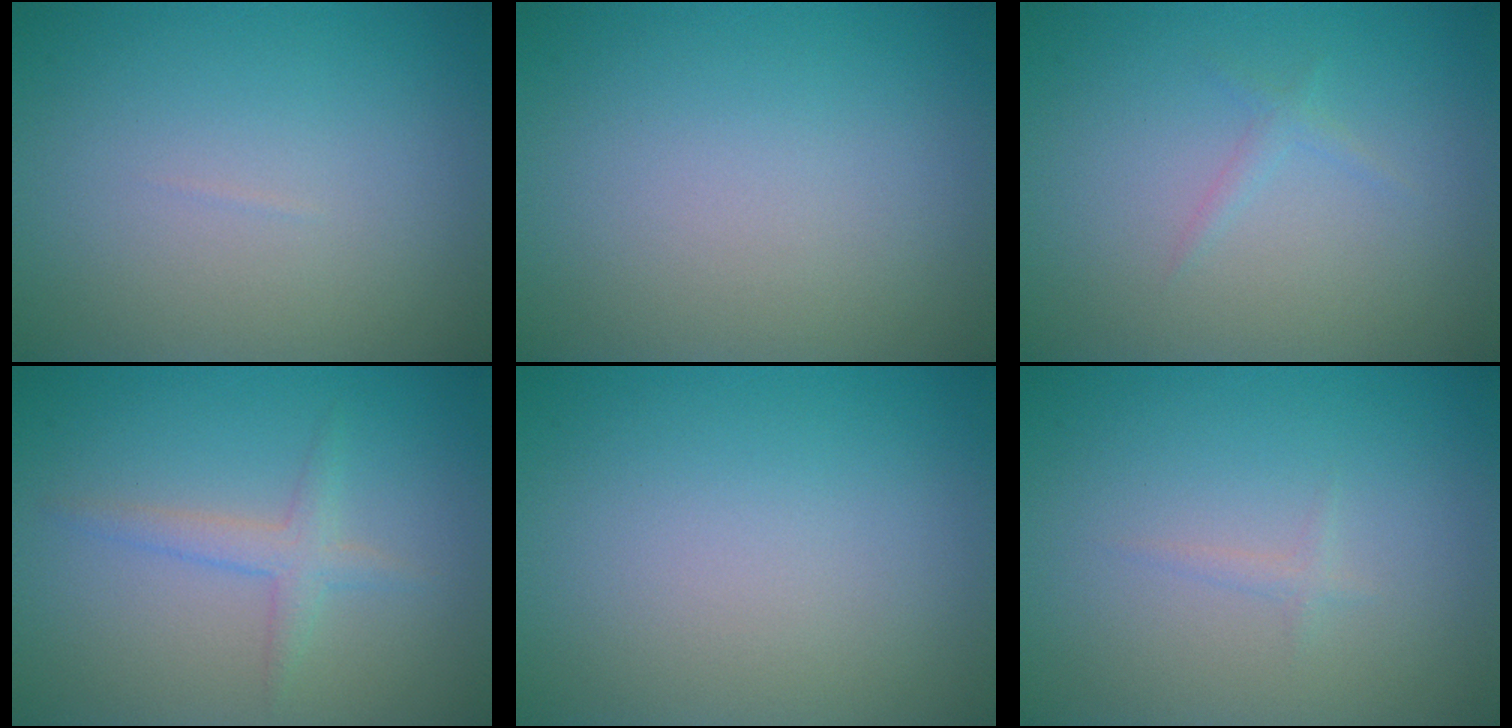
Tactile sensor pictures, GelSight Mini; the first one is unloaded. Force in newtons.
{"total": 0.0}
{"total": 0.7, "press": 0.7, "slide": 0.1}
{"total": 1.9, "press": 1.9, "slide": 0.1}
{"total": 0.0}
{"total": 0.7, "press": 0.6, "slide": 0.1}